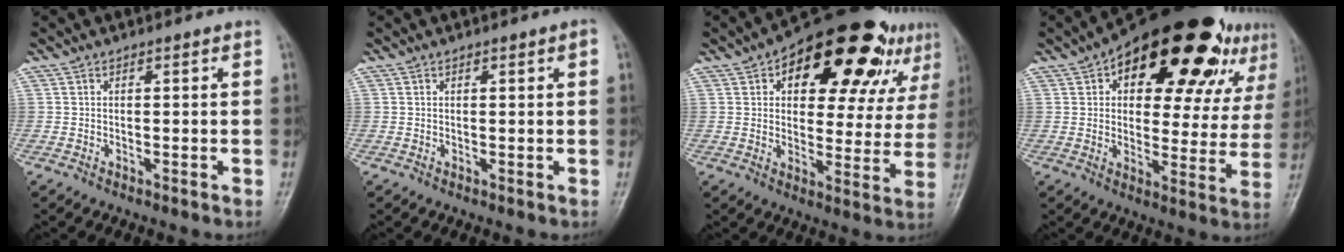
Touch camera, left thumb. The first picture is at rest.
{"total": 1.0, "force": [0.5, 0.3, 0.9], "torque": [-0.009, 0.001, 0.007]}
{"total": 24.5, "force": [12.5, 11.7, 17.5], "torque": [-0.192, 0.000, 0.177]}
{"total": 28.0, "force": [15.0, 13.0, 19.7], "torque": [-0.229, -0.005, 0.211]}